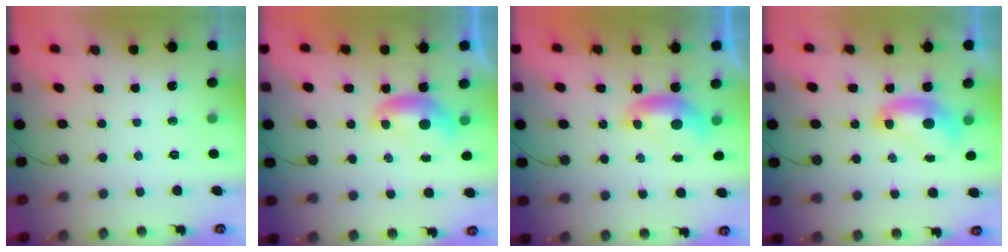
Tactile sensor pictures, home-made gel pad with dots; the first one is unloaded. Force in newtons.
{"total": 0.0}
{"total": 0.0}
{"total": 2.0, "press": 2.0, "slide": 0.2}